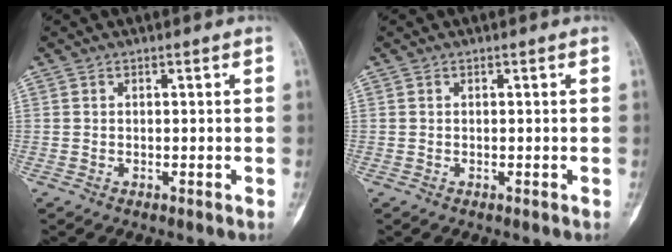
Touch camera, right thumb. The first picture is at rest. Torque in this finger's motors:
{"motor_torque": [0.09, 0.09, 0.09, -0.06, 0.00]}